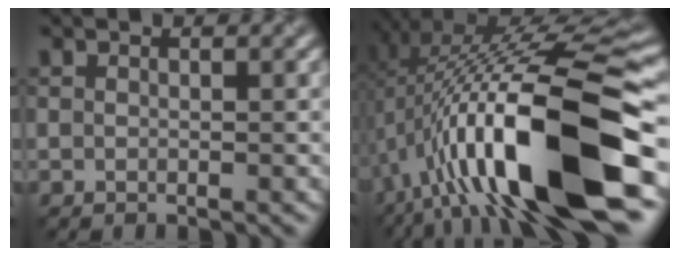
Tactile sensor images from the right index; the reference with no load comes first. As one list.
[{"total": 15.9, "force": [-3.1, 4.2, 15.0], "torque": [-0.249, 0.023, -0.051]}]